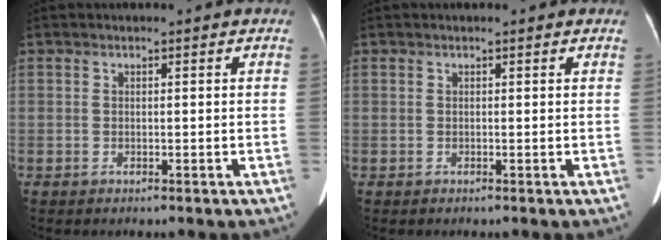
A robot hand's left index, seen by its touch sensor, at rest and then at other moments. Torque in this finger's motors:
{"motor_torque": [-1.32, 0.52, -0.93, -0.12]}